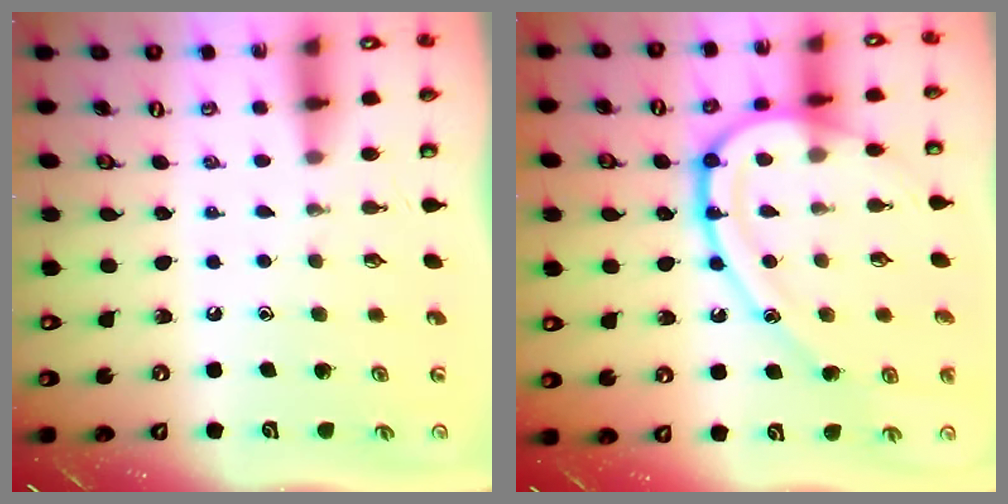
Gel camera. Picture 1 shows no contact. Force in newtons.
{"total": 17.5, "press": 17.5, "slide": 1.1}